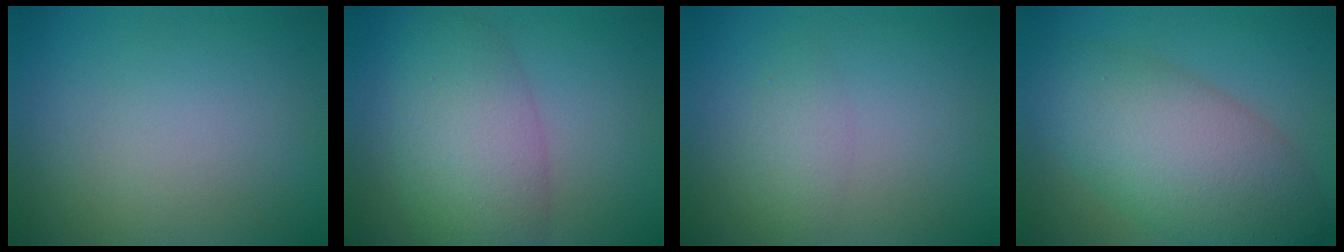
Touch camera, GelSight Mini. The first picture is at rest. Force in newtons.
{"total": 6.7, "press": 6.7, "slide": 0.2}
{"total": 1.8, "press": 1.8, "slide": 0.0}
{"total": 8.9, "press": 8.9, "slide": 0.5}